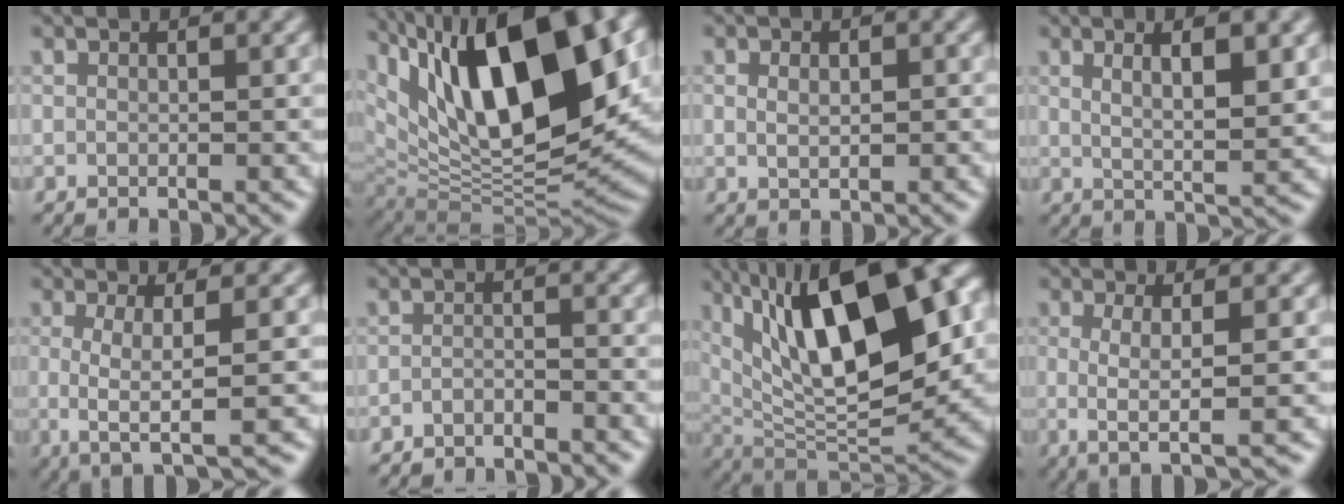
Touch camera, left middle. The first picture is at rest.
{"total": 17.0, "force": [5.9, 7.2, 14.2], "torque": [-0.232, 0.019, 0.099]}
{"total": 1.1, "force": [-0.2, 0.5, 0.9], "torque": [-0.020, 0.001, 0.004]}
{"total": 4.6, "force": [1.2, 1.2, 4.3], "torque": [-0.065, -0.004, 0.027]}
{"total": 4.2, "force": [-0.9, 0.9, 4.0], "torque": [-0.072, -0.001, -0.012]}
{"total": 2.5, "force": [-2.5, 0.0, 0.1], "torque": [-0.002, -0.003, -0.042]}
{"total": 15.7, "force": [4.5, 6.1, 13.8], "torque": [-0.218, 0.011, 0.071]}
{"total": 3.8, "force": [-0.8, 0.7, 3.6], "torque": [-0.067, -0.002, -0.012]}